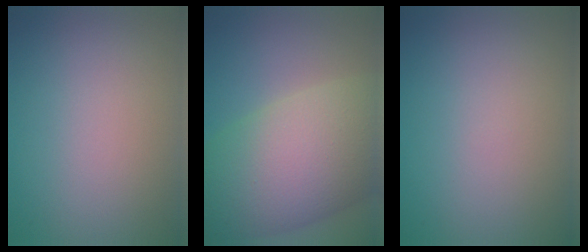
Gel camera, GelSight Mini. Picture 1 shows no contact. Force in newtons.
{"total": 12.5, "press": 12.5, "slide": 0.7}
{"total": 0.0}